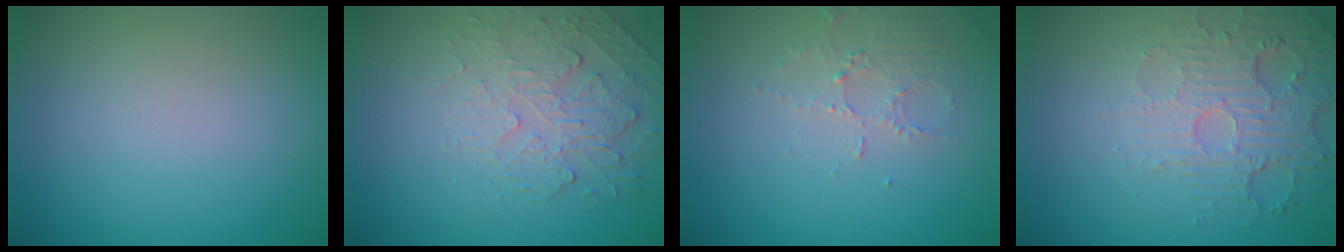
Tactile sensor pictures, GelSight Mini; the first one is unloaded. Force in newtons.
{"total": 2.4, "press": 1.7, "slide": 1.7}
{"total": 2.1, "press": 2.1, "slide": 0.4}
{"total": 5.7, "press": 3.5, "slide": 4.5}